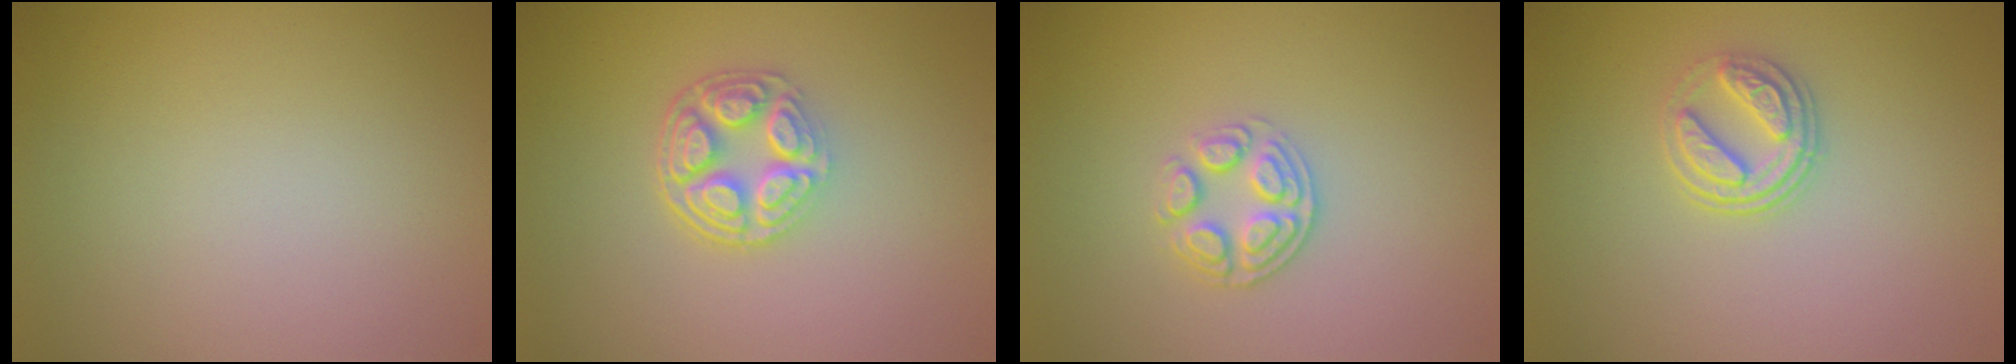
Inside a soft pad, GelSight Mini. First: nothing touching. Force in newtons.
{"total": 5.0, "press": 3.7, "slide": 3.3}
{"total": 2.6, "press": 2.4, "slide": 1.1}
{"total": 2.9, "press": 2.6, "slide": 1.3}